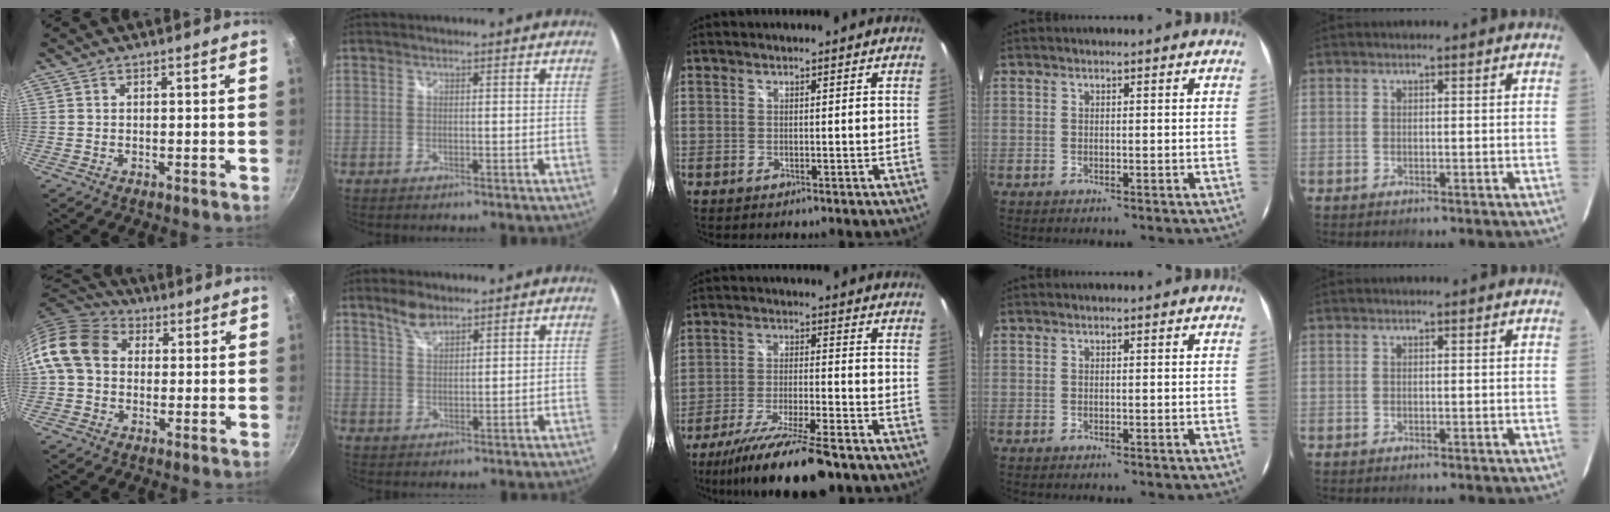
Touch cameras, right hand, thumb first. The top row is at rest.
{"thumb": {"total": 12.2, "force": [1.5, 9.7, 7.2], "torque": [-0.110, 0.025, 0.008]}, "index": {"total": 4.1, "force": [3.1, 1.5, 2.1], "torque": [-0.037, 0.005, 0.060]}, "middle": {"total": 15.8, "force": [-12.7, 2.3, 9.1], "torque": [-0.181, -0.027, -0.210]}}